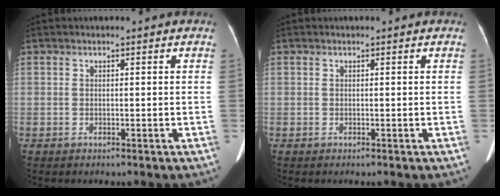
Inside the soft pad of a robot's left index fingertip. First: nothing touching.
{"total": 0.0}